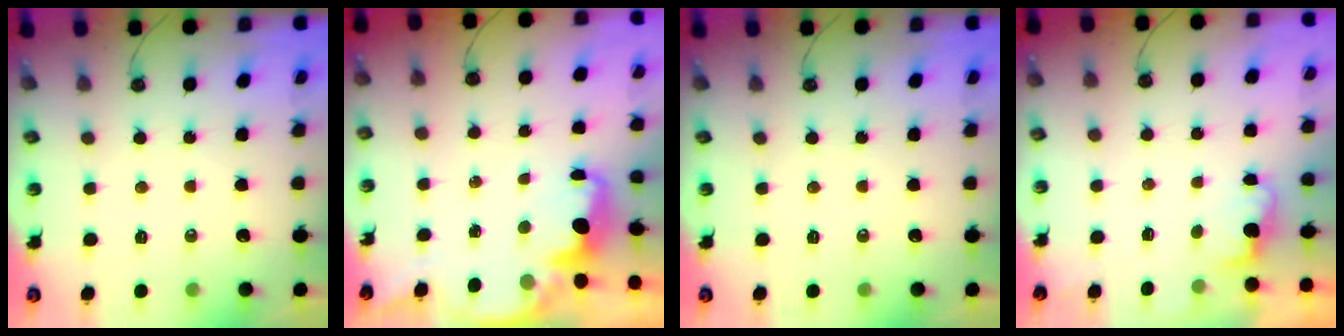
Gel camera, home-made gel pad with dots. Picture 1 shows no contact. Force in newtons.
{"total": 2.5, "press": 2.4, "slide": 0.8}
{"total": 0.0}
{"total": 1.3, "press": 1.1, "slide": 0.8}